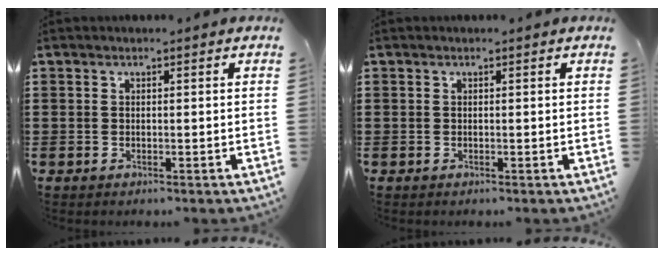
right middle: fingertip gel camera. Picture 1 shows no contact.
{"total": 0.0}